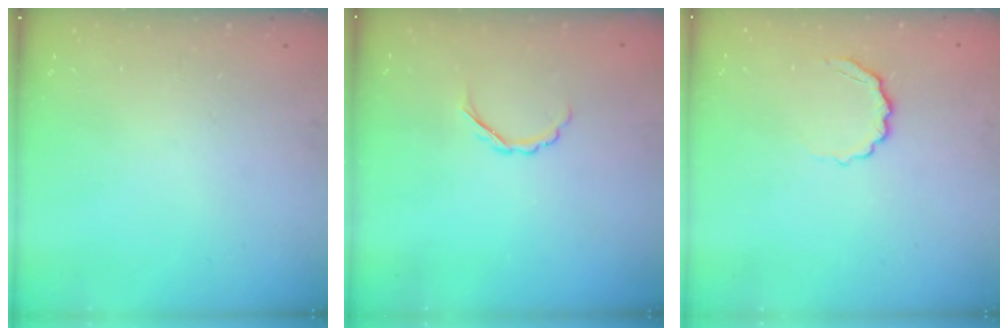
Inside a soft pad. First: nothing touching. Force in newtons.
{"total": 2.7, "press": 2.6, "slide": 0.8}
{"total": 5.3, "press": 5.2, "slide": 1.3}